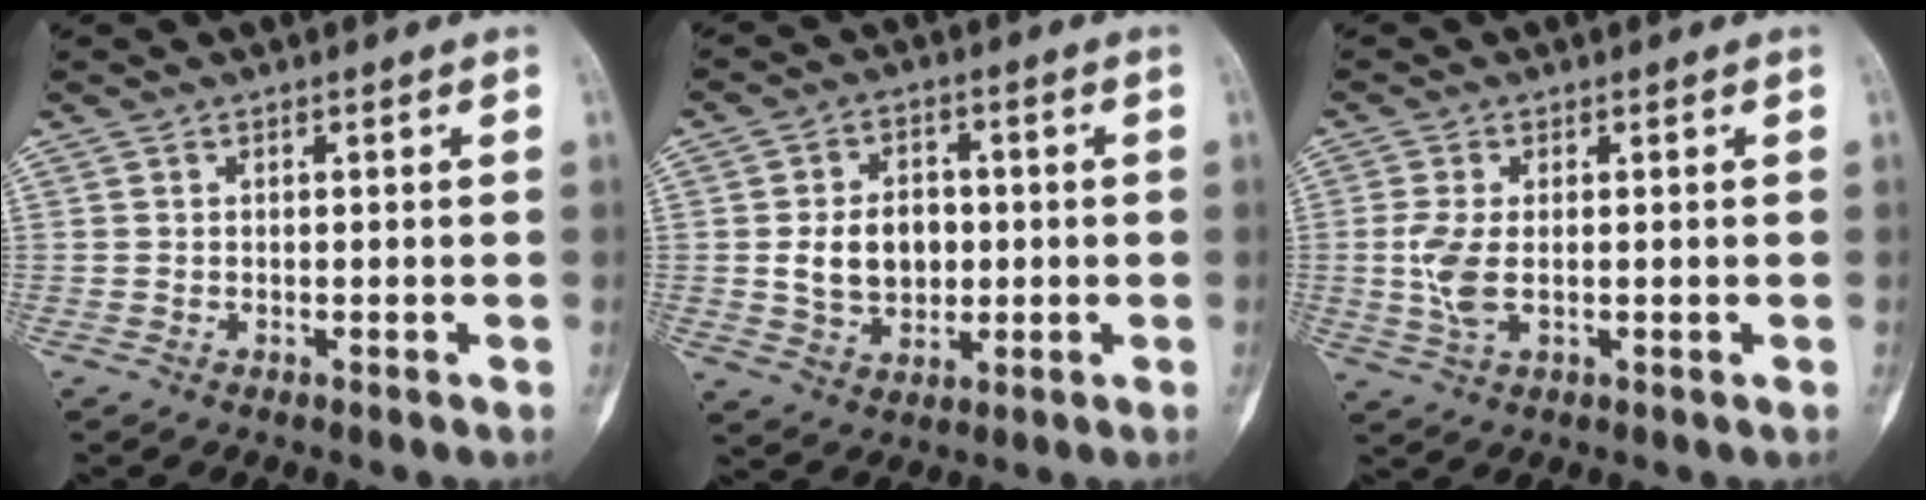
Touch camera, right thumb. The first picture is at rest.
{"total": 9.4, "force": [0.0, 7.0, 6.3], "torque": [-0.082, 0.004, 0.007]}
{"total": 5.2, "force": [-0.1, 2.5, 4.5], "torque": [-0.113, -0.005, -0.001]}